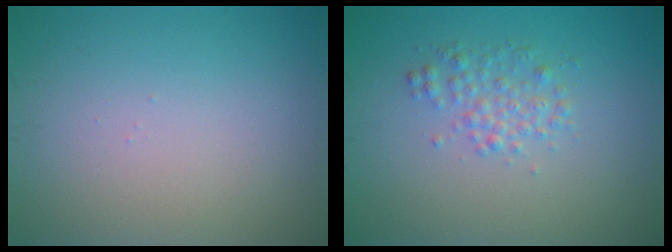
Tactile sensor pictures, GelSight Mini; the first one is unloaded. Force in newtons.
{"total": 2.0, "press": 2.0, "slide": 0.1}